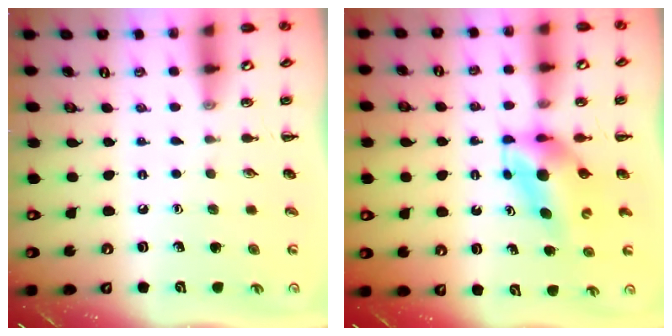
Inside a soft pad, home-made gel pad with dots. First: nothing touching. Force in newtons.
{"total": 4.9, "press": 4.7, "slide": 1.1}